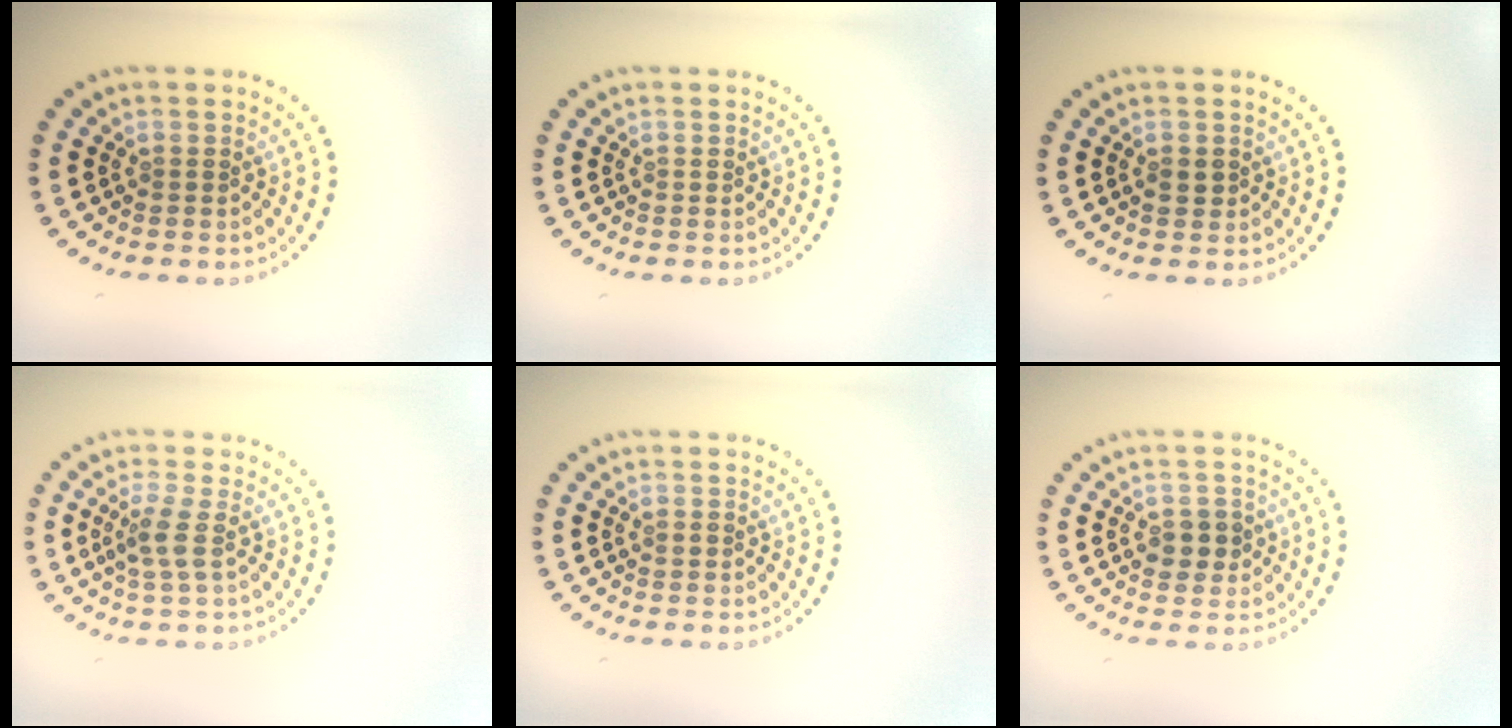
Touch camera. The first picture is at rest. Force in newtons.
{"total": 0.0}
{"total": 1.2, "press": 1.2, "slide": 0.2}
{"total": 2.1, "press": 1.6, "slide": 1.3}
{"total": 0.6, "press": 0.6, "slide": 0.1}
{"total": 2.2, "press": 2.2, "slide": 0.4}